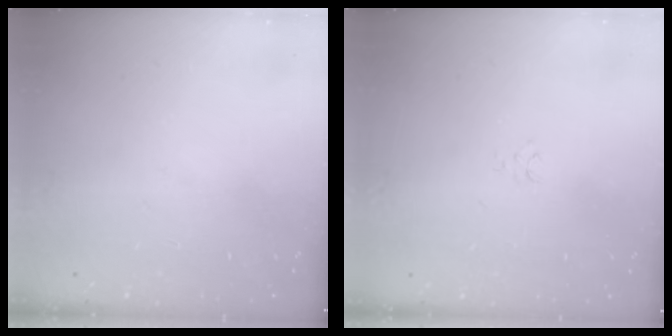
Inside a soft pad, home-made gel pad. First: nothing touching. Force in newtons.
{"total": 3.1, "press": 3.1, "slide": 0.2}